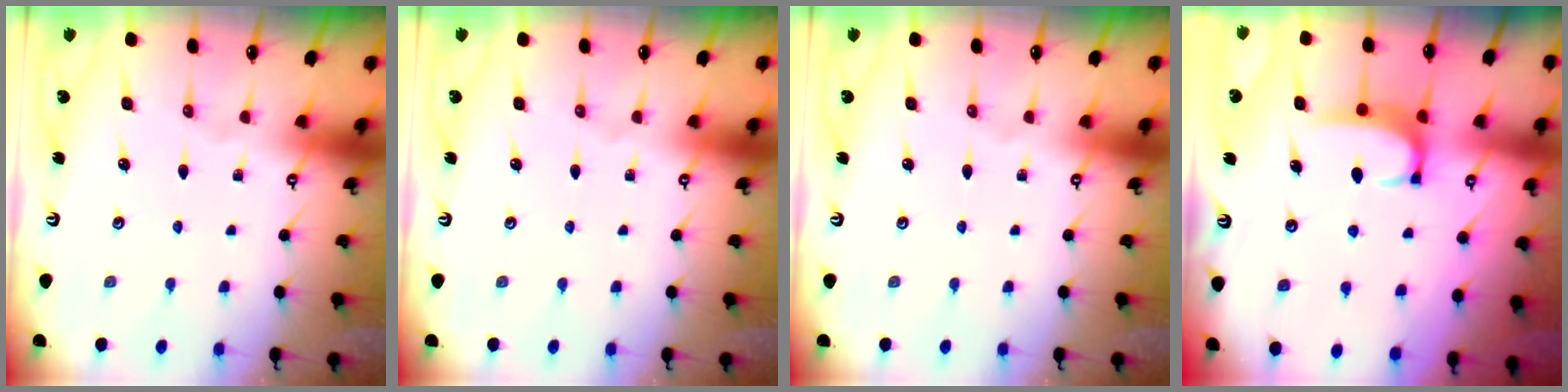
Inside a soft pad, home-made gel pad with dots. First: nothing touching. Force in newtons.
{"total": 0.0}
{"total": 0.0}
{"total": 2.8, "press": 2.7, "slide": 0.4}